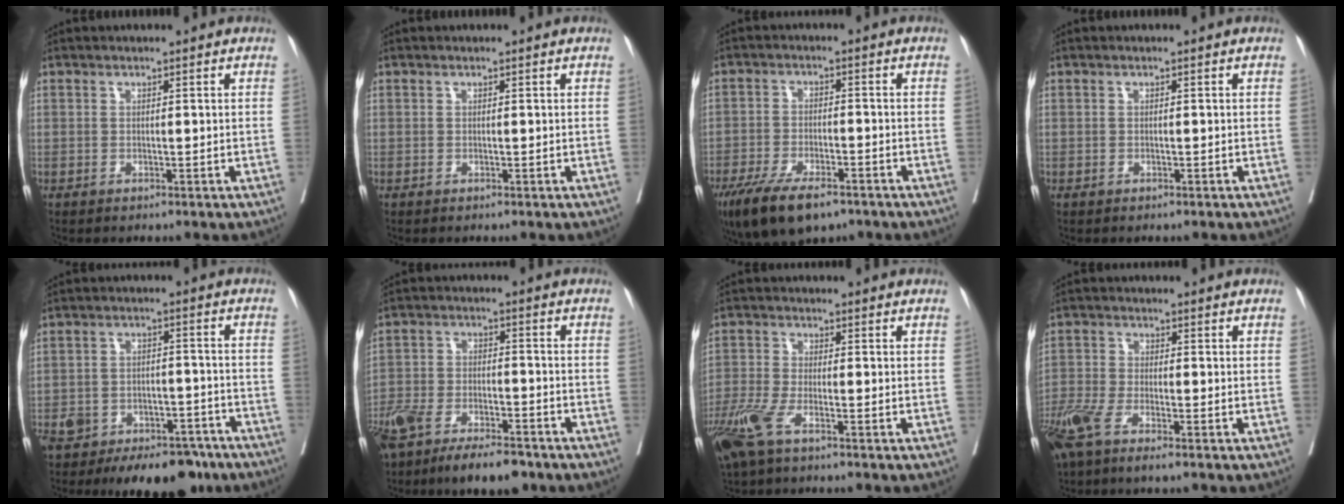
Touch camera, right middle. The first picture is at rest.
{"total": 0.0}
{"total": 11.1, "force": [-7.6, 3.8, 7.1], "torque": [-0.123, -0.015, -0.127]}
{"total": 0.0}
{"total": 14.3, "force": [-10.5, 6.8, 6.9], "torque": [-0.107, 0.017, -0.153]}
{"total": 13.6, "force": [-9.9, 4.5, 8.2], "torque": [-0.155, -0.008, -0.168]}
{"total": 6.4, "force": [-3.9, 1.5, 4.9], "torque": [-0.116, -0.015, -0.078]}
{"total": 6.5, "force": [-4.3, 1.3, 4.8], "torque": [-0.109, -0.010, -0.088]}